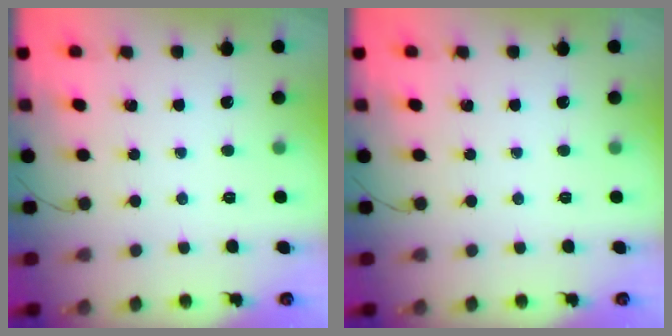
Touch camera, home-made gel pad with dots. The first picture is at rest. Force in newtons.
{"total": 0.0}